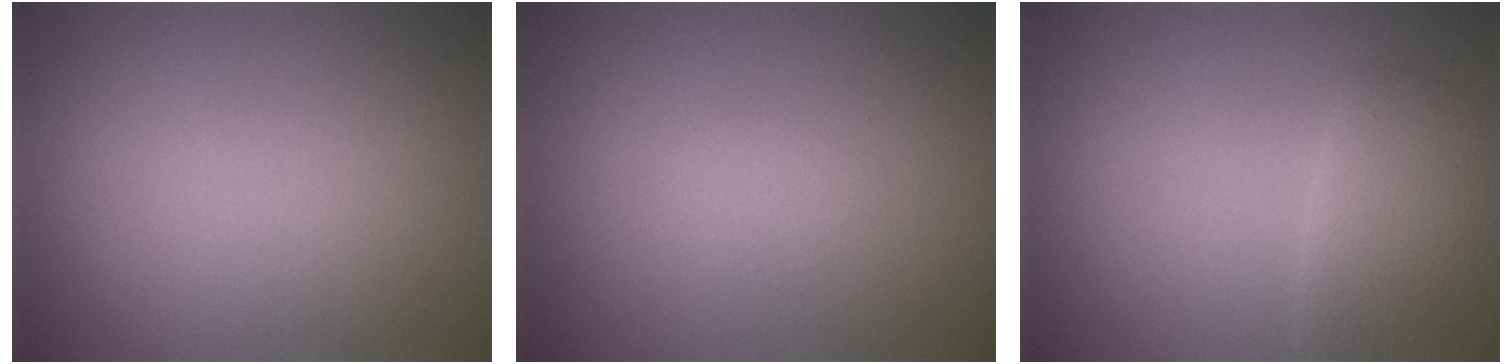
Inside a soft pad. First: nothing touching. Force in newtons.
{"total": 0.8, "press": 0.8, "slide": 0.1}
{"total": 2.9, "press": 2.9, "slide": 0.1}